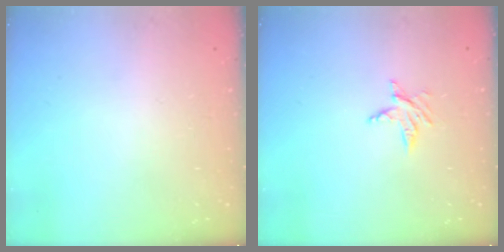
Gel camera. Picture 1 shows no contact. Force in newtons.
{"total": 3.4, "press": 3.3, "slide": 0.4}